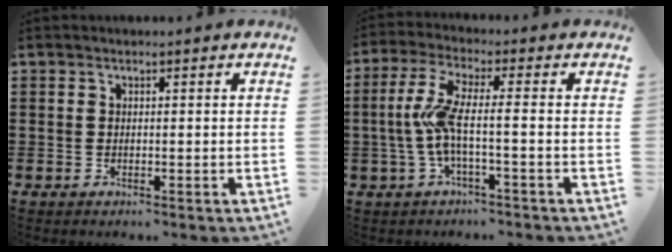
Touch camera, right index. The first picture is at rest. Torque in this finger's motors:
{"motor_torque": [1.30, -0.65, 0.47, 0.21]}